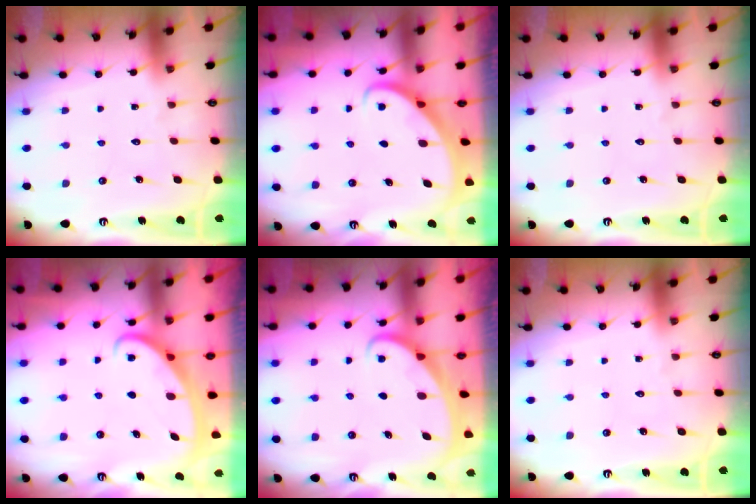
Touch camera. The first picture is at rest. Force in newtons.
{"total": 2.7, "press": 2.7, "slide": 0.2}
{"total": 0.0}
{"total": 2.5, "press": 2.5, "slide": 0.4}
{"total": 1.6, "press": 1.6, "slide": 0.1}
{"total": 0.0}